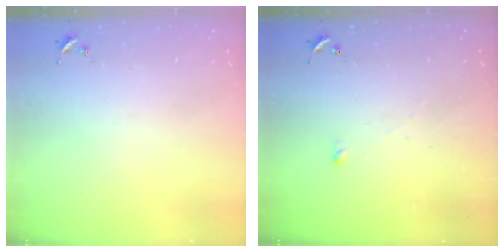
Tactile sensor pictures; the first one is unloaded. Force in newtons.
{"total": 3.1, "press": 3.1, "slide": 0.3}